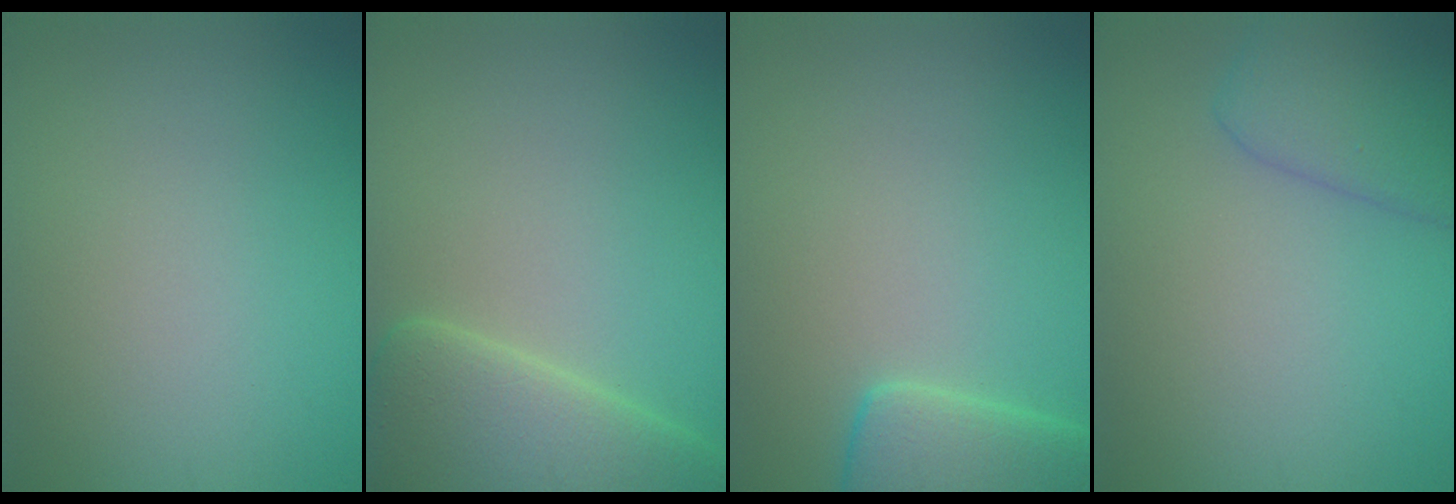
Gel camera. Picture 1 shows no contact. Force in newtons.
{"total": 7.9, "press": 7.9, "slide": 0.4}
{"total": 4.8, "press": 4.7, "slide": 0.5}
{"total": 4.2, "press": 4.2, "slide": 0.3}